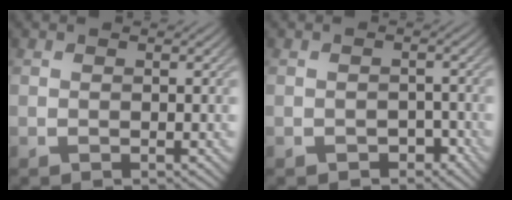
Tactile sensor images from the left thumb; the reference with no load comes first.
{"total": 1.7, "force": [-1.0, 1.1, 0.6], "torque": [-0.009, 0.001, -0.017]}